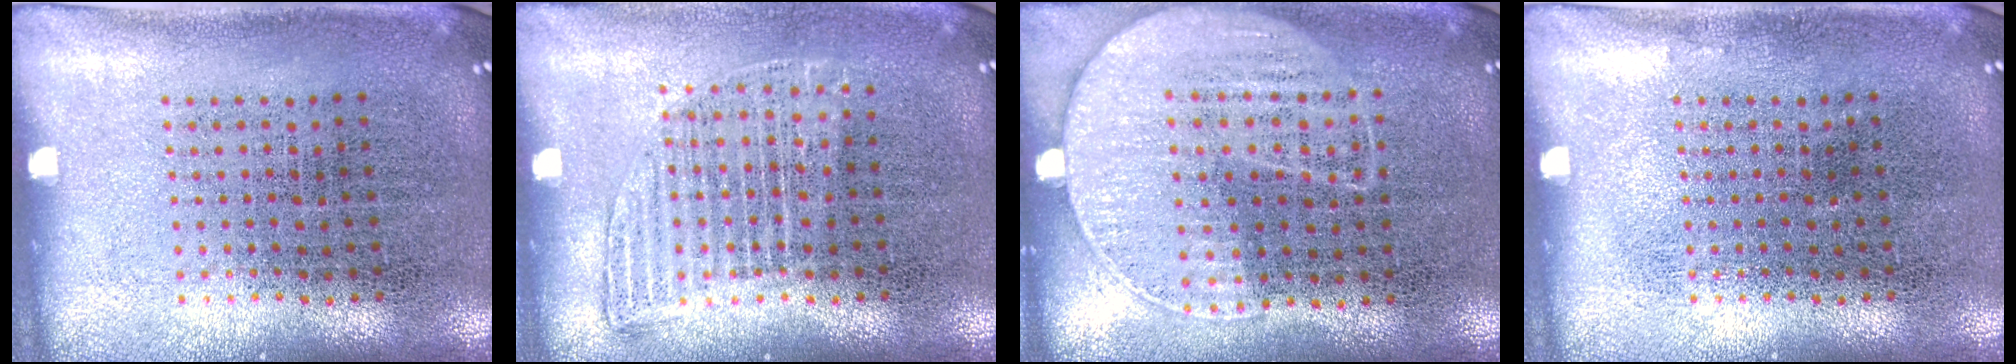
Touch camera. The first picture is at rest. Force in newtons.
{"total": 1.1, "press": 1.0, "slide": 0.5}
{"total": 1.3, "press": 1.0, "slide": 0.7}
{"total": 0.0}